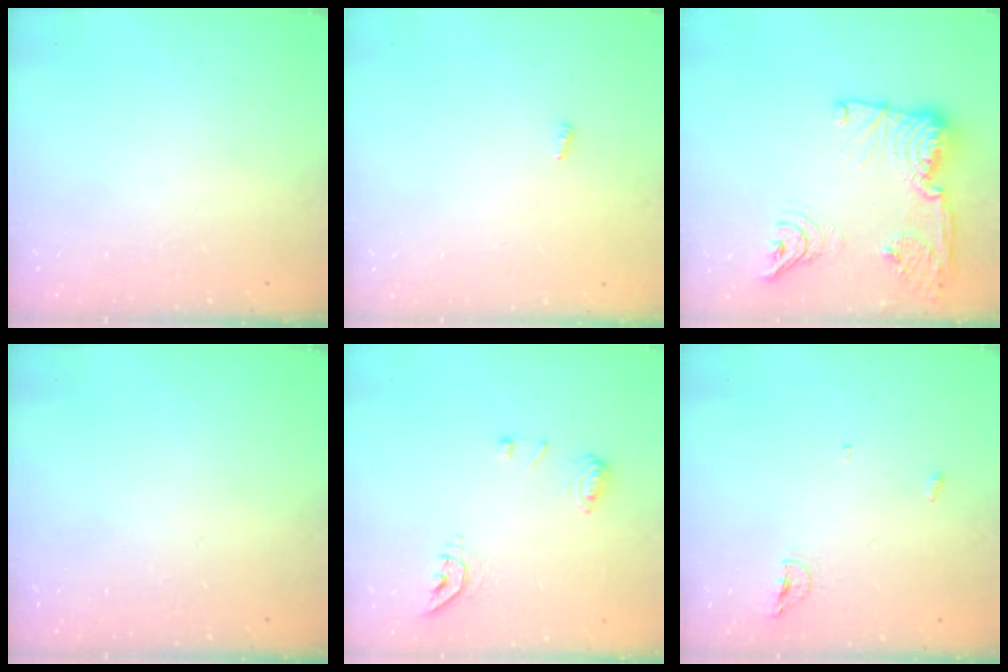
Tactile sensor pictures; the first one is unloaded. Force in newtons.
{"total": 3.4, "press": 3.3, "slide": 0.6}
{"total": 21.8, "press": 20.6, "slide": 6.9}
{"total": 0.0}
{"total": 9.0, "press": 8.9, "slide": 0.9}
{"total": 3.9, "press": 3.8, "slide": 0.8}